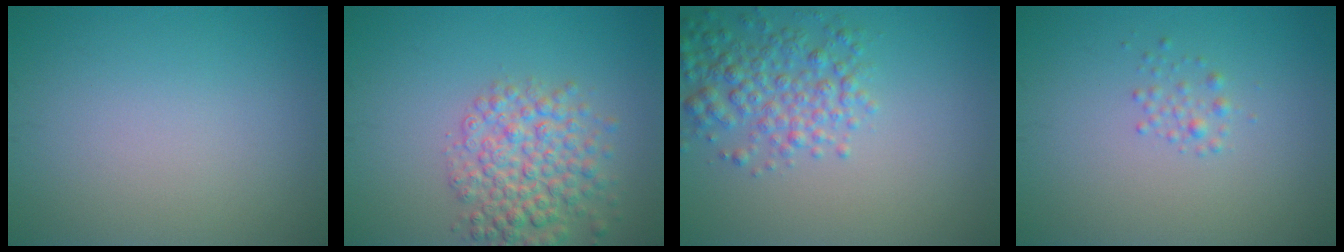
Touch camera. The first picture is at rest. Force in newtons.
{"total": 5.3, "press": 5.3, "slide": 0.2}
{"total": 4.1, "press": 4.1, "slide": 0.1}
{"total": 1.1, "press": 1.1, "slide": 0.1}